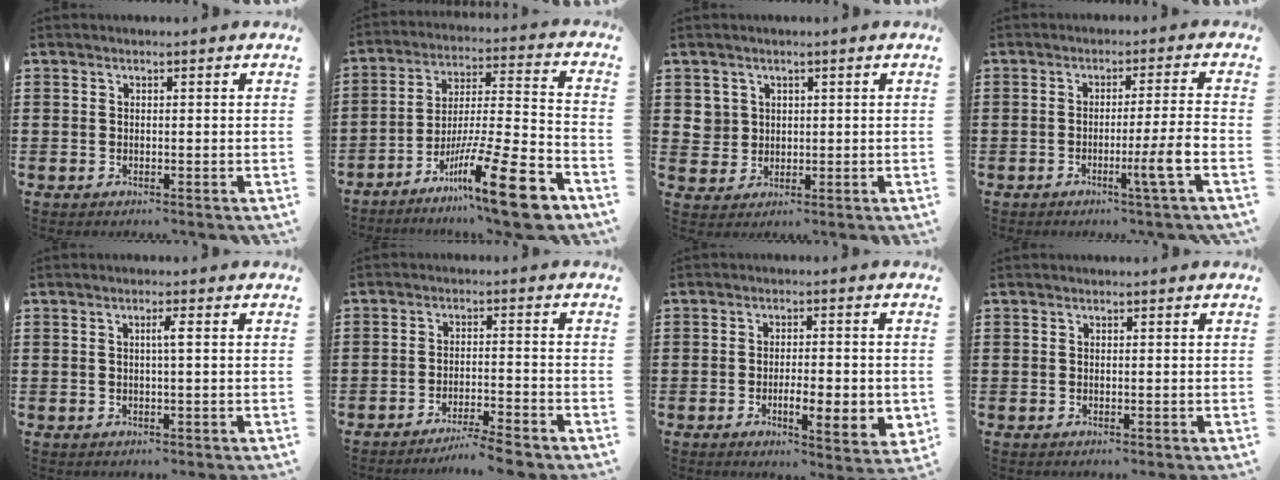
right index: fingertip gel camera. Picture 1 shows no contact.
{"total": 17.0, "force": [-11.2, 1.5, 12.8], "torque": [-0.201, 0.037, -0.190]}
{"total": 3.1, "force": [1.2, 2.8, 0.4], "torque": [-0.023, 0.010, 0.023]}
{"total": 6.0, "force": [-2.2, -0.9, 5.6], "torque": [-0.089, -0.013, -0.039]}
{"total": 1.7, "force": [0.1, -0.2, 1.7], "torque": [-0.031, -0.002, -0.001]}
{"total": 4.3, "force": [-4.0, -0.4, 1.3], "torque": [-0.025, -0.005, -0.081]}
{"total": 6.0, "force": [-1.5, 1.9, 5.5], "torque": [-0.084, -0.002, -0.026]}
{"total": 0.0}